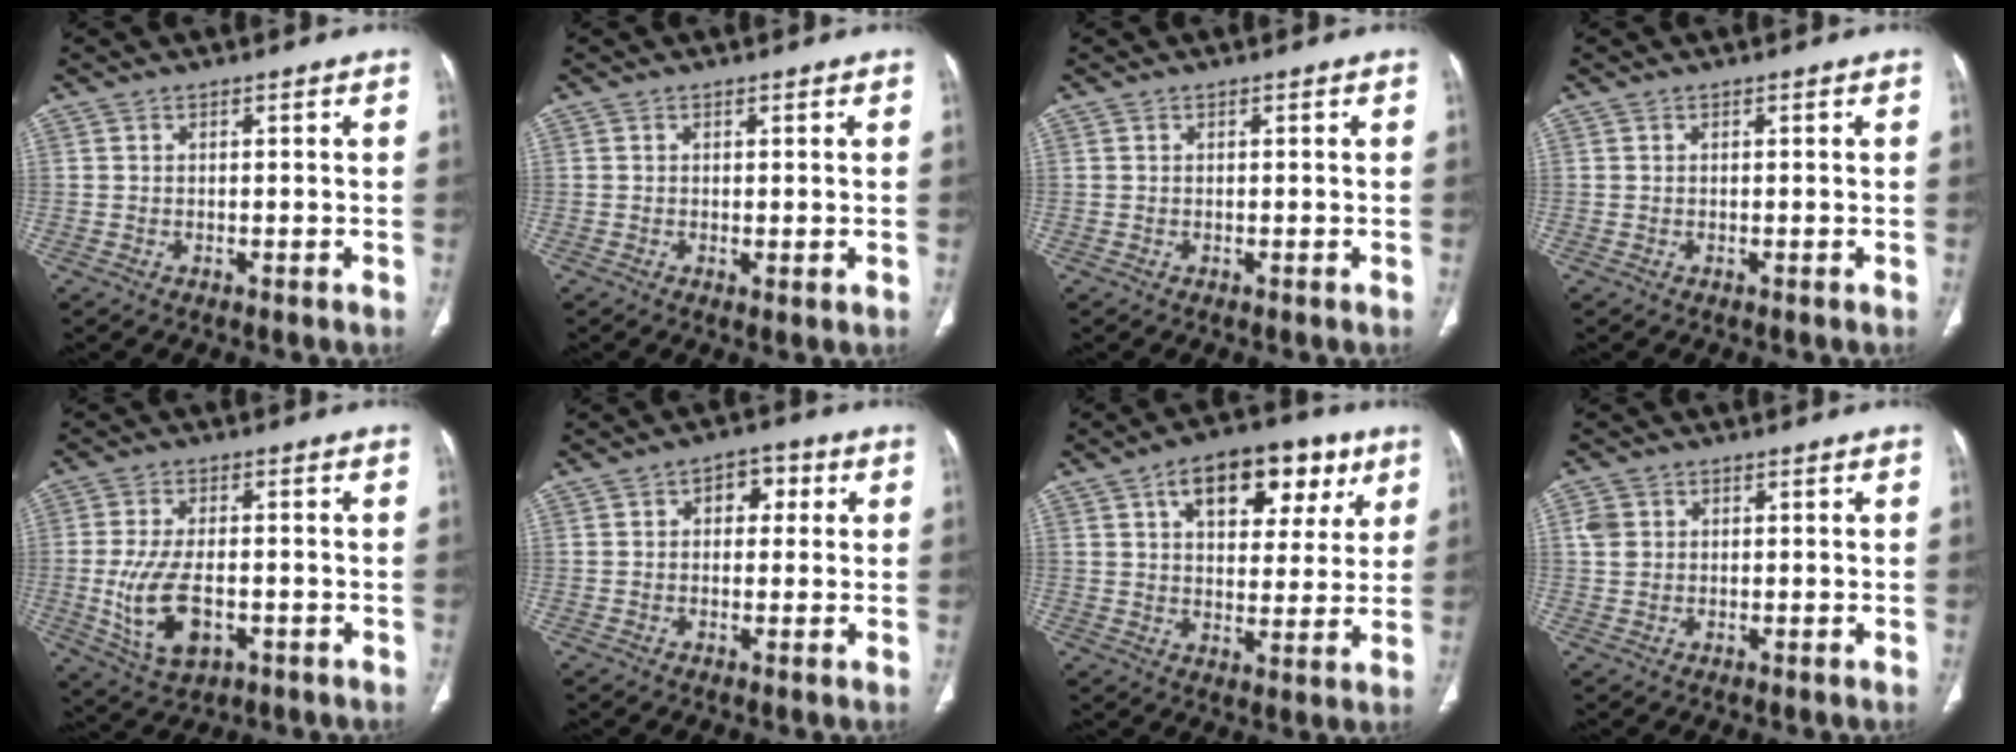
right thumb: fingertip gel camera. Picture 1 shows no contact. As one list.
[{"total": 0.9, "force": [0.0, 0.2, 0.8], "torque": [-0.019, -0.006, 0.001]}, {"total": 0.0}, {"total": 0.0}, {"total": 11.0, "force": [-2.4, 5.9, 9.0], "torque": [-0.175, 0.000, -0.029]}, {"total": 5.4, "force": [1.5, 3.6, 3.6], "torque": [-0.020, 0.007, 0.014]}, {"total": 16.7, "force": [7.6, 9.5, 11.4], "torque": [-0.117, -0.007, 0.112]}, {"total": 2.9, "force": [0.7, 2.5, 1.2], "torque": [-0.015, 0.002, 0.016]}]